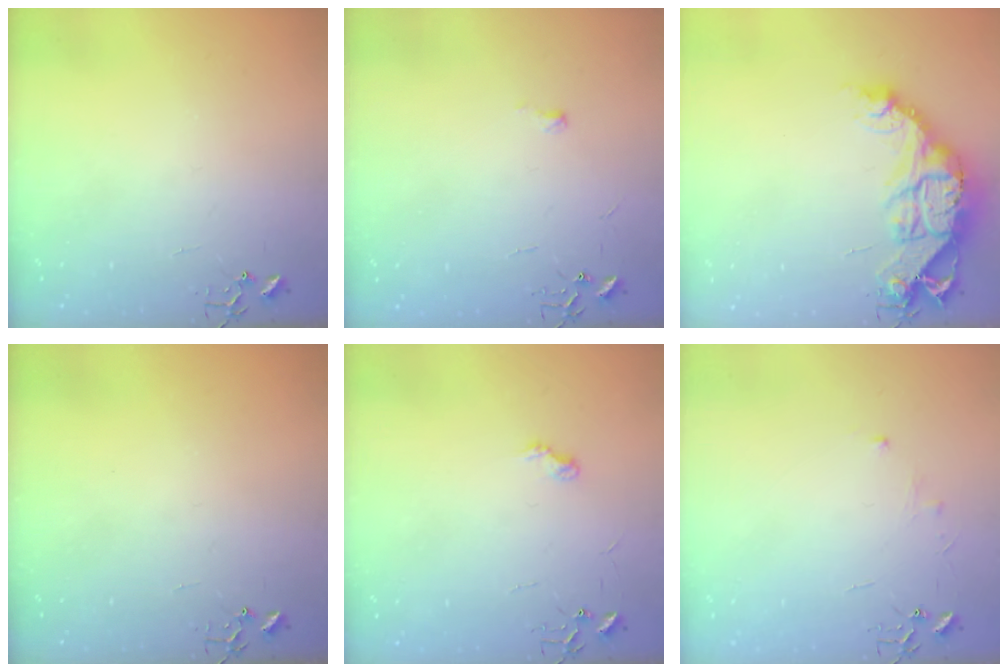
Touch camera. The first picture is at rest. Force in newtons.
{"total": 3.5, "press": 3.5, "slide": 0.5}
{"total": 16.7, "press": 16.6, "slide": 1.4}
{"total": 0.0}
{"total": 6.6, "press": 6.6, "slide": 0.7}
{"total": 3.7, "press": 3.6, "slide": 0.4}